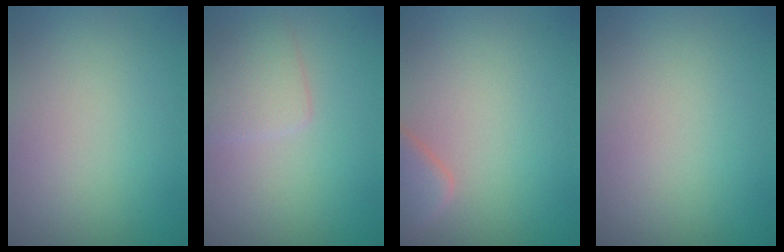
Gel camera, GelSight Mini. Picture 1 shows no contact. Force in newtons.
{"total": 2.5, "press": 2.5, "slide": 0.1}
{"total": 3.0, "press": 3.0, "slide": 0.3}
{"total": 0.0}